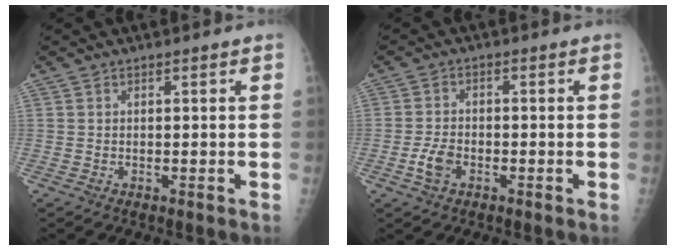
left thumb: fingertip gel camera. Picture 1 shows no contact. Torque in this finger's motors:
{"motor_torque": [-0.42, 0.41, 0.01, -0.01, 0.00]}